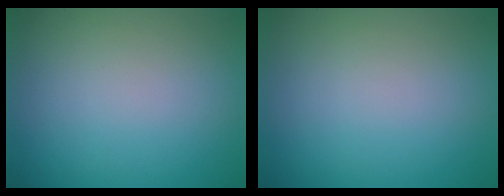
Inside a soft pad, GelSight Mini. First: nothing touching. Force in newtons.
{"total": 0.0}